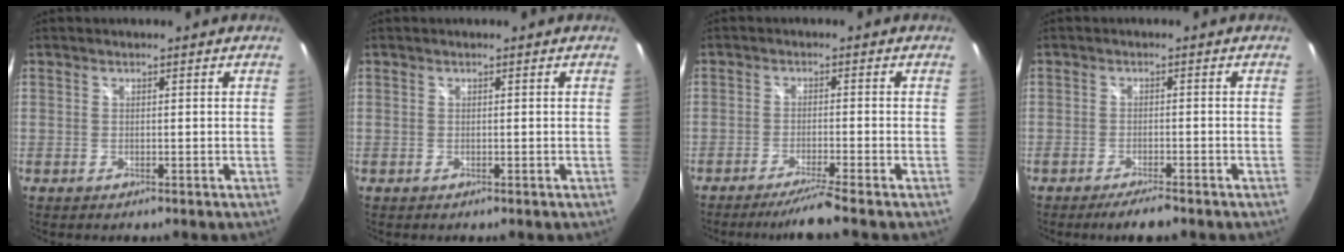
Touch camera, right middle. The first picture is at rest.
{"total": 0.0}
{"total": 5.4, "force": [-4.6, -1.6, 2.5], "torque": [-0.057, -0.008, -0.076]}
{"total": 4.1, "force": [-3.4, 0.5, 2.3], "torque": [-0.053, -0.006, -0.060]}